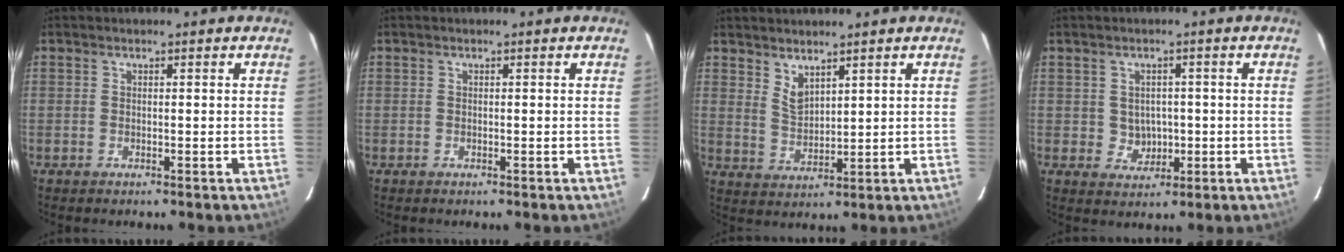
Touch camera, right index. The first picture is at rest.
{"total": 0.0}
{"total": 4.3, "force": [3.4, 1.5, 2.1], "torque": [-0.036, -0.007, 0.067]}
{"total": 3.9, "force": [-0.1, 3.7, 1.3], "torque": [-0.026, 0.009, 0.010]}